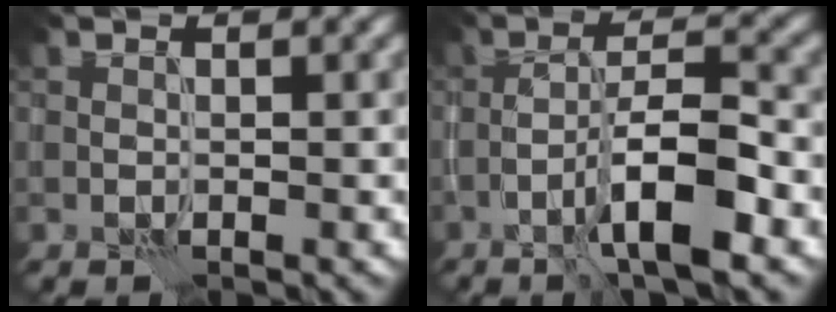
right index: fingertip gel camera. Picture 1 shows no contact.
{"total": 6.1, "force": [-2.5, 1.2, 5.5], "torque": [-0.091, 0.013, -0.047]}